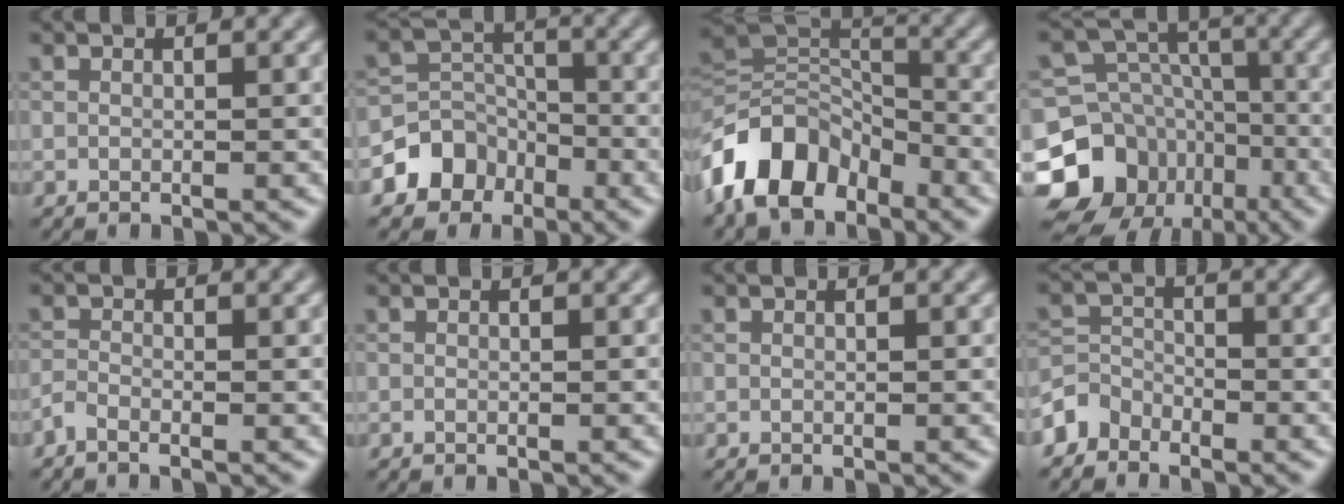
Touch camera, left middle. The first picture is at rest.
{"total": 4.8, "force": [-2.8, 3.8, 0.9], "torque": [0.006, 0.016, -0.061]}
{"total": 9.1, "force": [-5.5, 5.4, 4.9], "torque": [-0.083, 0.006, -0.120]}
{"total": 12.1, "force": [-6.6, 9.5, 3.7], "torque": [-0.091, 0.005, -0.125]}
{"total": 1.1, "force": [-0.9, 0.2, 0.6], "torque": [-0.016, -0.001, -0.025]}
{"total": 0.0}
{"total": 0.0}
{"total": 2.4, "force": [-2.0, 1.3, 0.1], "torque": [0.000, 0.010, -0.049]}